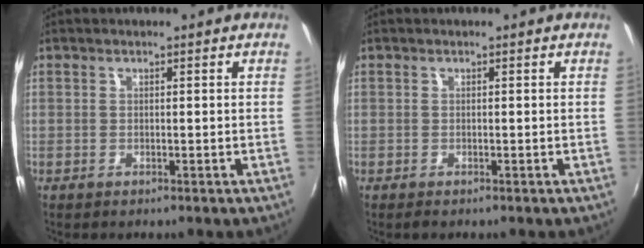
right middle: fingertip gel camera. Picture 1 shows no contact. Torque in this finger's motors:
{"motor_torque": [0.35, -0.30, 0.07, 0.03]}